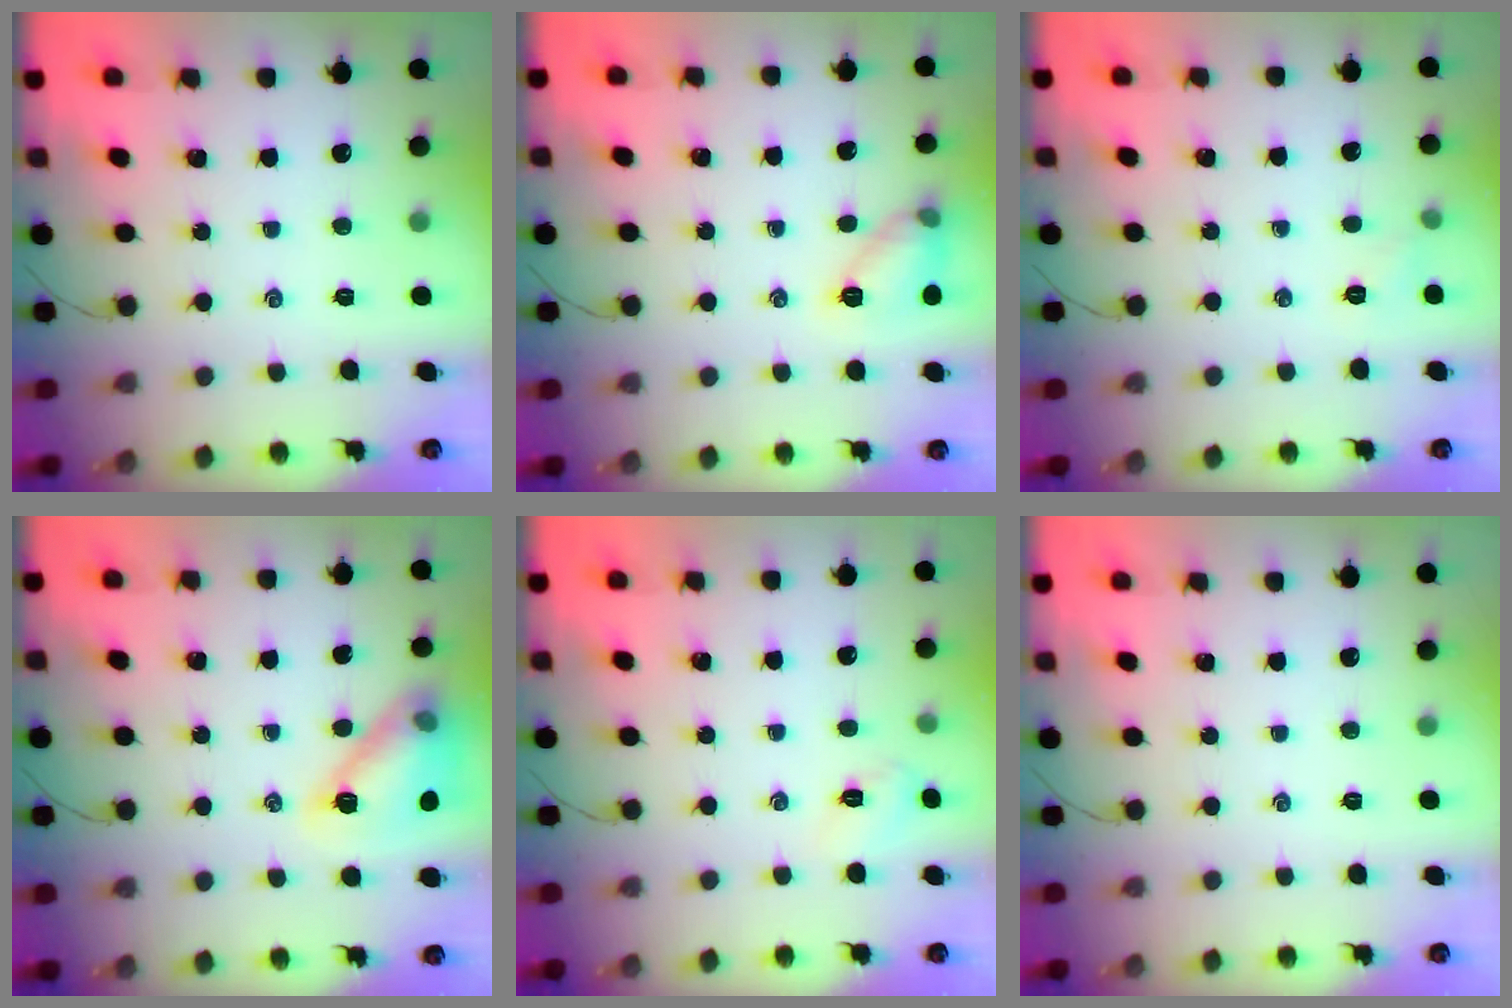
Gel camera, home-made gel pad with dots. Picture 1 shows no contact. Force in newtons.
{"total": 9.7, "press": 9.6, "slide": 1.4}
{"total": 4.3, "press": 4.1, "slide": 1.2}
{"total": 13.2, "press": 13.1, "slide": 1.1}
{"total": 5.7, "press": 5.5, "slide": 1.5}
{"total": 0.0}